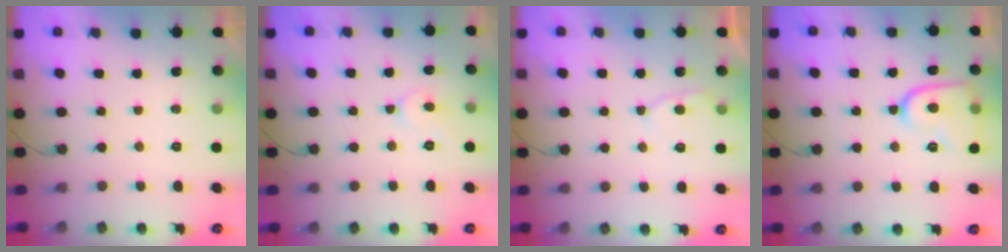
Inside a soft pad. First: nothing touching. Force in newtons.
{"total": 4.5, "press": 4.5, "slide": 0.3}
{"total": 4.0, "press": 3.9, "slide": 0.5}
{"total": 11.6, "press": 11.5, "slide": 1.0}